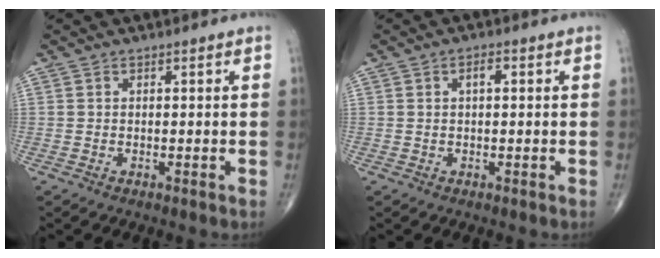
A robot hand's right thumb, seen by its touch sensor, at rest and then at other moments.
{"total": 1.8, "force": [0.4, 0.8, 1.6], "torque": [-0.025, 0.005, 0.005]}